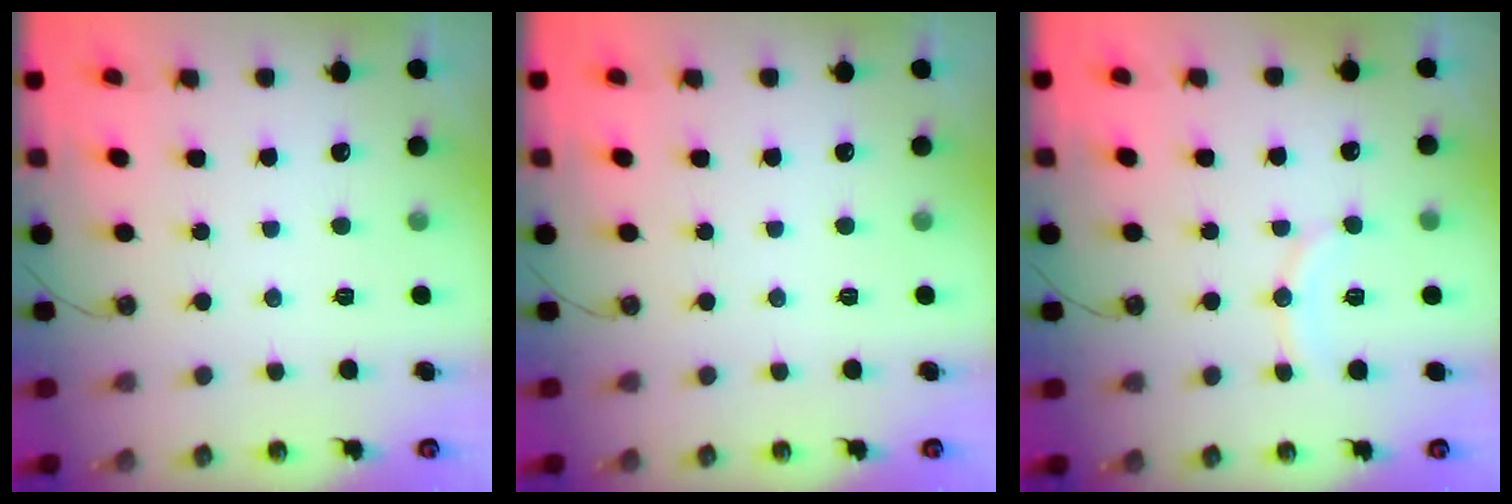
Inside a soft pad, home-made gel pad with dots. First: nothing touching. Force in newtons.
{"total": 0.0}
{"total": 7.7, "press": 7.5, "slide": 1.6}